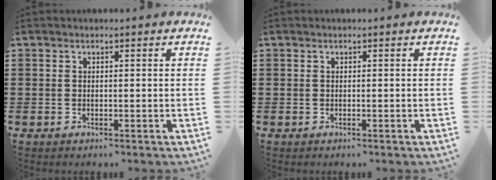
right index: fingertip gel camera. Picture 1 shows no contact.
{"total": 0.0}